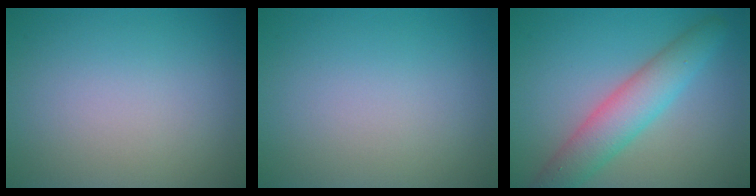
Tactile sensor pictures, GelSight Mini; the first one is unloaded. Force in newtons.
{"total": 0.0}
{"total": 5.1, "press": 5.1, "slide": 0.3}